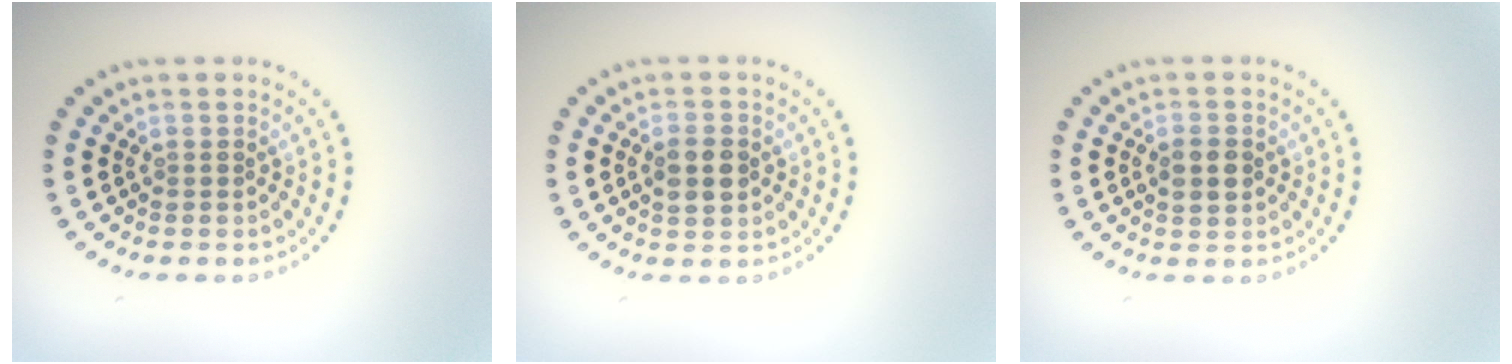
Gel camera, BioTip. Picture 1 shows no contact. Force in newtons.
{"total": 2.4, "press": 2.4, "slide": 0.1}
{"total": 2.6, "press": 2.6, "slide": 0.1}